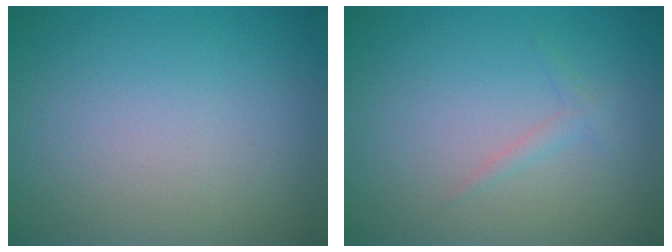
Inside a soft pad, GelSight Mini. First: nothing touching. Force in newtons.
{"total": 0.9, "press": 0.9, "slide": 0.0}